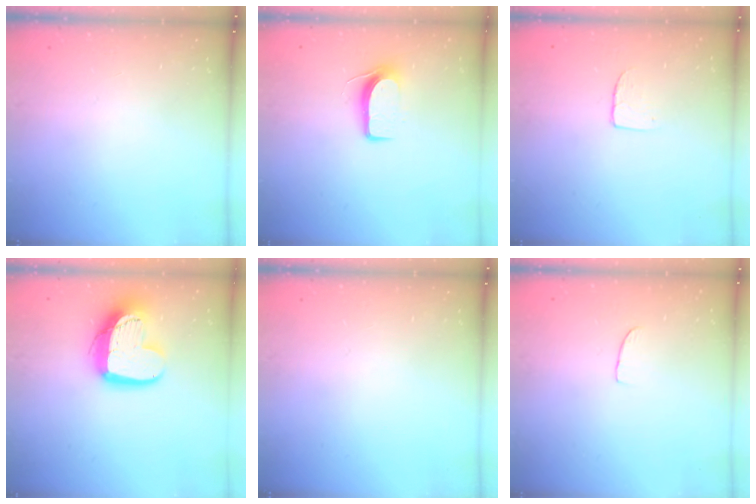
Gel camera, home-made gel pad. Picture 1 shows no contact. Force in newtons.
{"total": 7.9, "press": 7.9, "slide": 0.7}
{"total": 4.3, "press": 4.3, "slide": 0.3}
{"total": 14.7, "press": 14.6, "slide": 1.2}
{"total": 0.0}
{"total": 2.6, "press": 2.6, "slide": 0.2}